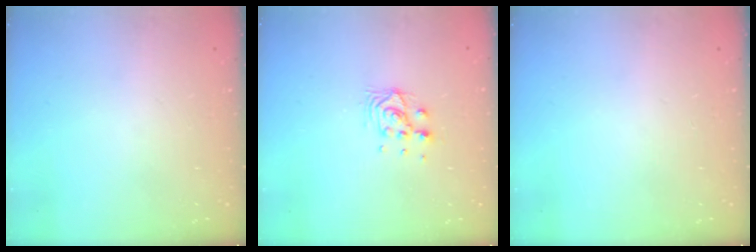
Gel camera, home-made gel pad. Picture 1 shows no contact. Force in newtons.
{"total": 6.9, "press": 6.9, "slide": 0.4}
{"total": 0.0}